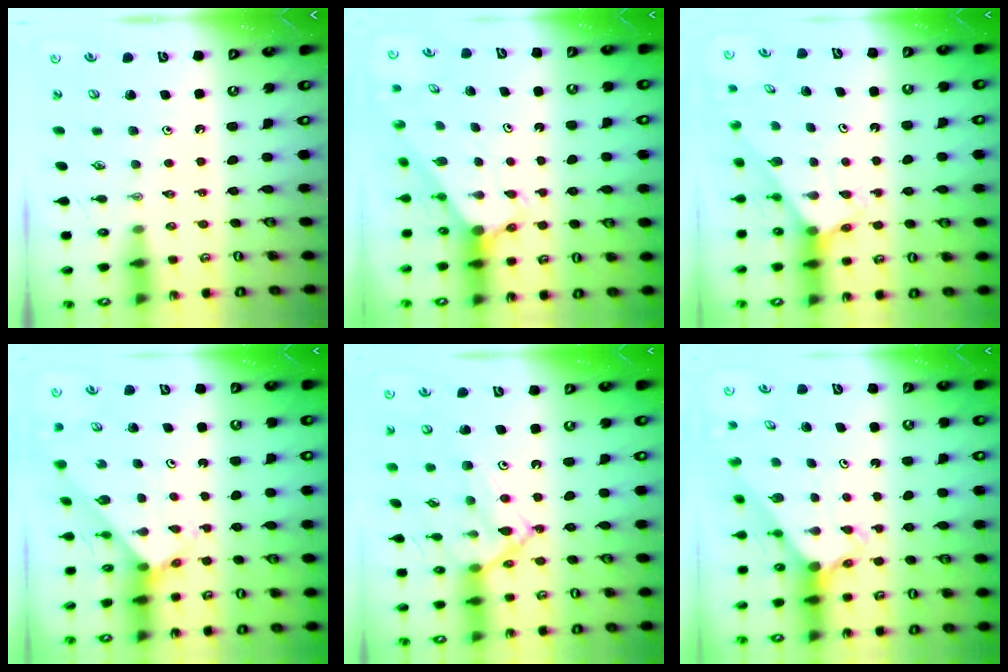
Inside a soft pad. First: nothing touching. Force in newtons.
{"total": 2.8, "press": 2.8, "slide": 0.2}
{"total": 2.7, "press": 2.7, "slide": 0.1}
{"total": 2.7, "press": 2.7, "slide": 0.1}
{"total": 16.4, "press": 16.4, "slide": 1.0}
{"total": 2.8, "press": 2.8, "slide": 0.2}